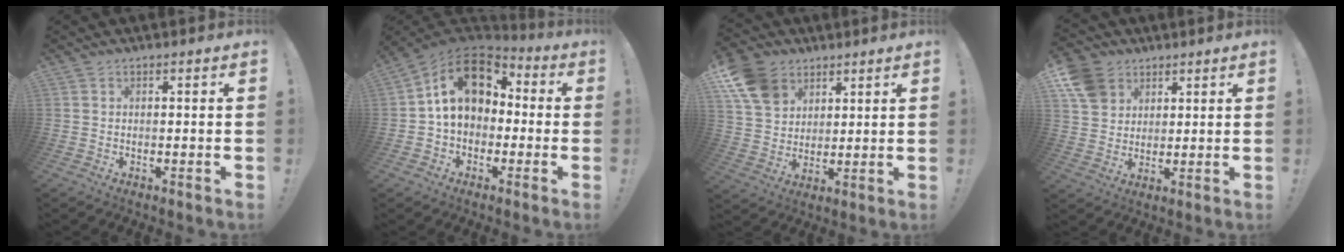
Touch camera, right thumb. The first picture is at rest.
{"total": 16.0, "force": [3.9, 11.5, 10.5], "torque": [-0.168, 0.009, 0.070]}
{"total": 13.0, "force": [6.7, 9.7, 5.6], "torque": [-0.102, -0.033, 0.135]}
{"total": 10.0, "force": [5.3, 7.8, 3.3], "torque": [-0.054, -0.026, 0.107]}